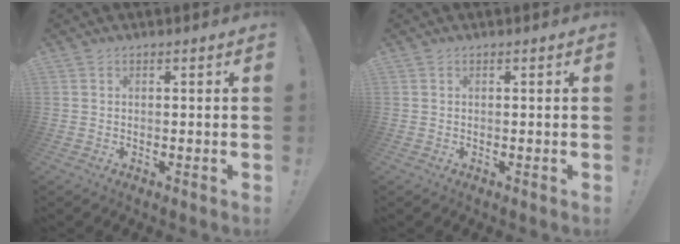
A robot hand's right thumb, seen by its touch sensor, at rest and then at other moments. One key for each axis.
{"total": 0.0}